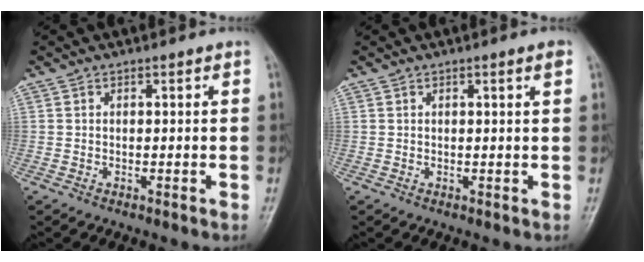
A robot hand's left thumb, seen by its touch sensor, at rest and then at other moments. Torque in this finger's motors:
{"motor_torque": [-0.14, 0.03, -0.11, -0.11, 0.02]}